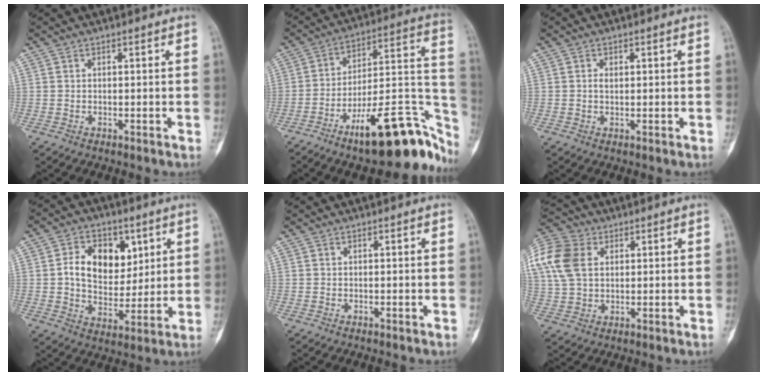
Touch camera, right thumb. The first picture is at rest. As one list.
[{"total": 24.4, "force": [-13.8, 7.7, 18.6], "torque": [-0.180, 0.107, -0.205]}, {"total": 1.3, "force": [0.3, 0.9, 0.9], "torque": [-0.014, 0.003, 0.005]}, {"total": 12.9, "force": [3.6, 9.2, 8.3], "torque": [-0.087, -0.008, 0.066]}, {"total": 0.0}, {"total": 15.0, "force": [4.3, 10.6, 9.7], "torque": [-0.222, 0.010, 0.079]}]